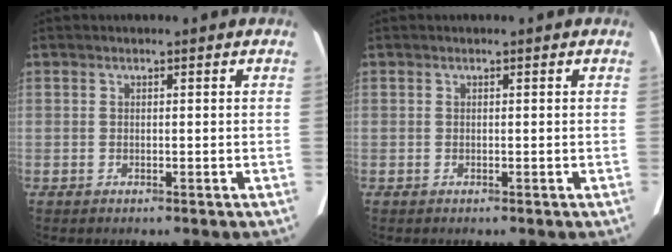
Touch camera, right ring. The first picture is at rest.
{"total": 0.0}